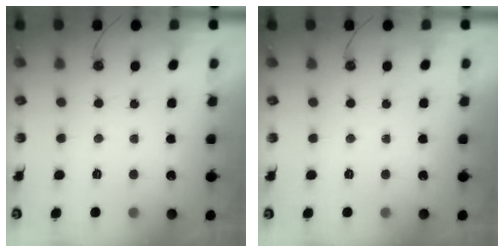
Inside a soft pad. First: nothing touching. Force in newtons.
{"total": 0.0}